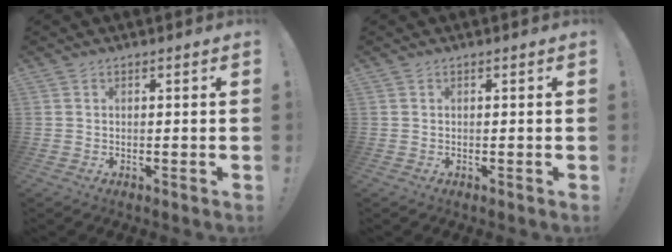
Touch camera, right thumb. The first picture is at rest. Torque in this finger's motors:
{"motor_torque": [-0.12, 0.12, 0.00, 0.00, 0.00]}